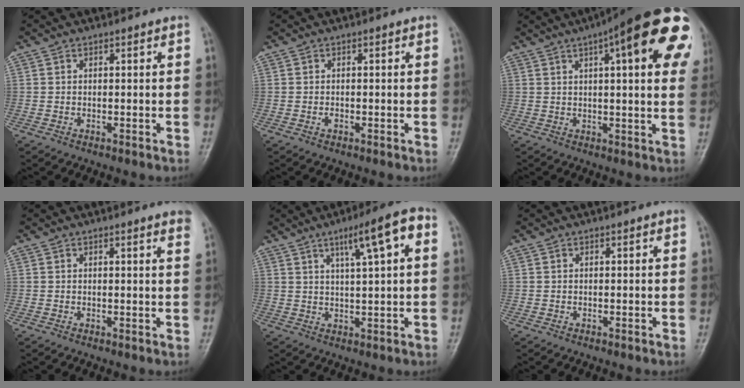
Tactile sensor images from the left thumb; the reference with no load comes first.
{"total": 0.7, "force": [-0.3, 0.3, 0.6], "torque": [-0.008, 0.000, -0.007]}
{"total": 23.2, "force": [8.9, 6.1, 20.6], "torque": [-0.244, 0.018, 0.113]}
{"total": 2.8, "force": [2.2, 0.2, 1.8], "torque": [-0.020, -0.005, 0.016]}
{"total": 9.6, "force": [3.8, 1.5, 8.7], "torque": [-0.133, 0.009, 0.056]}
{"total": 0.0}